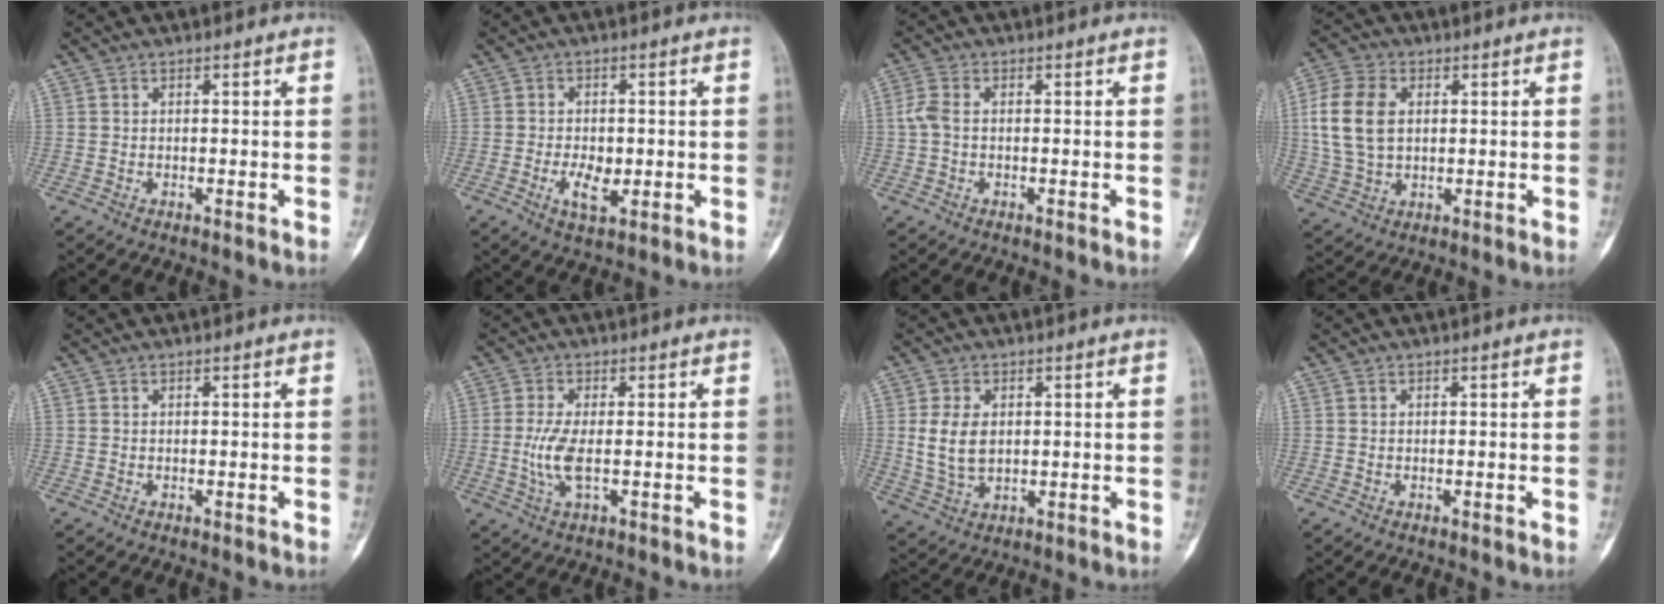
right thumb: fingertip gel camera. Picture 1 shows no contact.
{"total": 5.0, "force": [-1.1, 2.6, 4.1], "torque": [-0.072, -0.003, -0.016]}
{"total": 3.1, "force": [-0.1, 1.8, 2.6], "torque": [-0.069, 0.005, -0.006]}
{"total": 11.4, "force": [1.8, 7.6, 8.2], "torque": [-0.169, 0.007, 0.036]}
{"total": 0.0}
{"total": 5.2, "force": [-0.7, 1.6, 4.9], "torque": [-0.120, -0.006, -0.015]}
{"total": 7.1, "force": [0.9, 4.6, 5.3], "torque": [-0.095, -0.004, 0.026]}
{"total": 0.0}